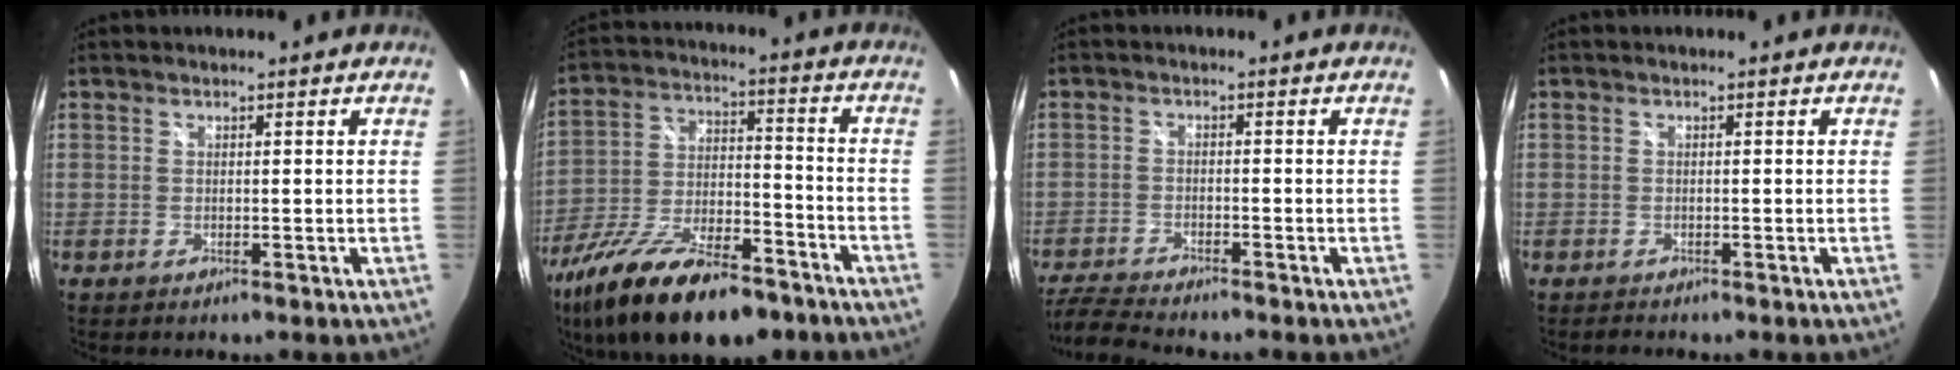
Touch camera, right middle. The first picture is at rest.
{"total": 22.2, "force": [-14.8, 8.2, 14.3], "torque": [-0.275, -0.039, -0.241]}
{"total": 6.3, "force": [-5.9, -0.1, 2.1], "torque": [-0.065, -0.020, -0.111]}
{"total": 0.6, "force": [-0.5, 0.2, -0.1], "torque": [-0.002, 0.000, -0.010]}